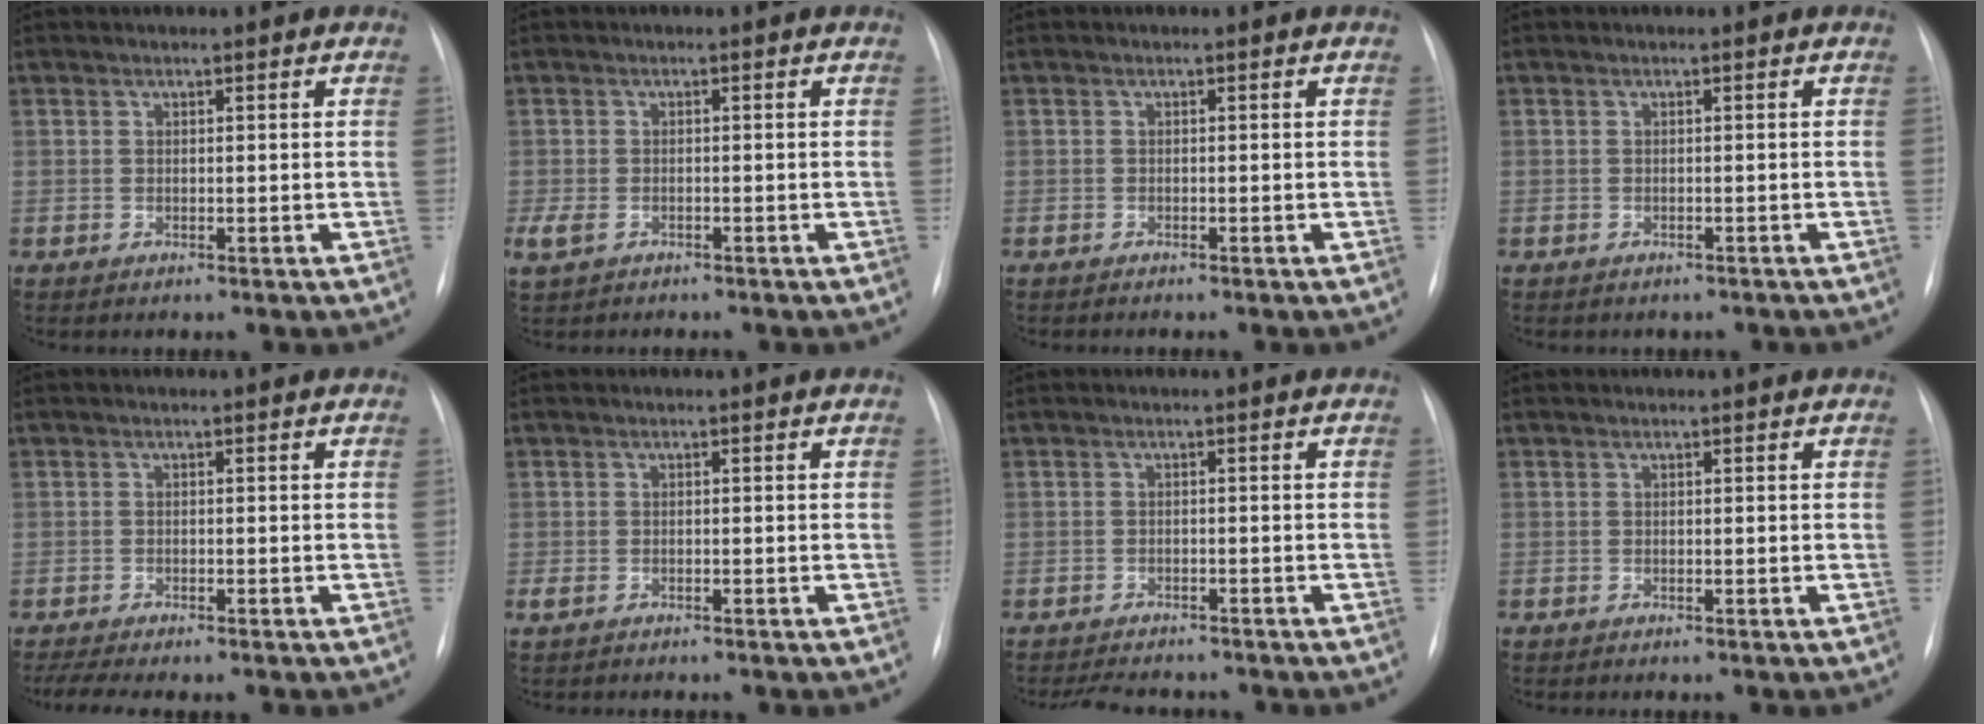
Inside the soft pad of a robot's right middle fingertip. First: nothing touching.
{"total": 3.4, "force": [-2.0, 2.0, 1.9], "torque": [-0.050, -0.008, -0.031]}
{"total": 1.5, "force": [-1.3, 0.3, 0.7], "torque": [-0.012, -0.005, -0.015]}
{"total": 2.7, "force": [-2.4, 1.2, 0.6], "torque": [-0.011, 0.000, -0.026]}
{"total": 5.4, "force": [-4.5, 0.7, 2.8], "torque": [-0.044, -0.003, -0.065]}
{"total": 2.2, "force": [-1.8, 1.0, 1.0], "torque": [-0.020, -0.005, -0.022]}
{"total": 6.7, "force": [-6.2, 1.6, 1.9], "torque": [-0.026, -0.007, -0.084]}
{"total": 0.6, "force": [-0.5, 0.1, 0.3], "torque": [-0.007, -0.003, -0.008]}